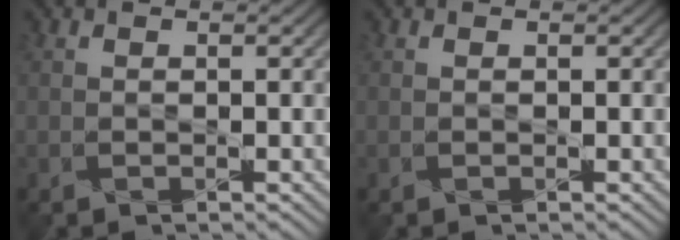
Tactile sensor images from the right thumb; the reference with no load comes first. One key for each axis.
{"total": 0.0}